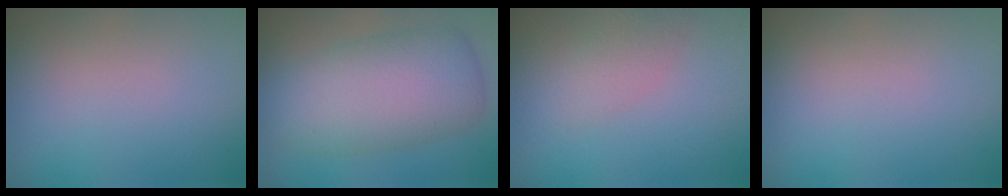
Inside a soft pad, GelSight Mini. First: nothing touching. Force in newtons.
{"total": 7.9, "press": 7.9, "slide": 0.1}
{"total": 2.0, "press": 2.0, "slide": 0.1}
{"total": 0.0}